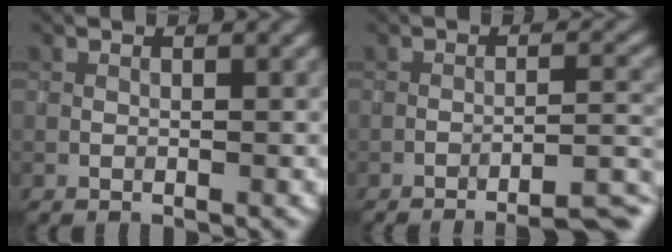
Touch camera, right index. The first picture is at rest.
{"total": 7.1, "force": [-6.1, 1.0, 3.5], "torque": [-0.032, 0.021, -0.069]}